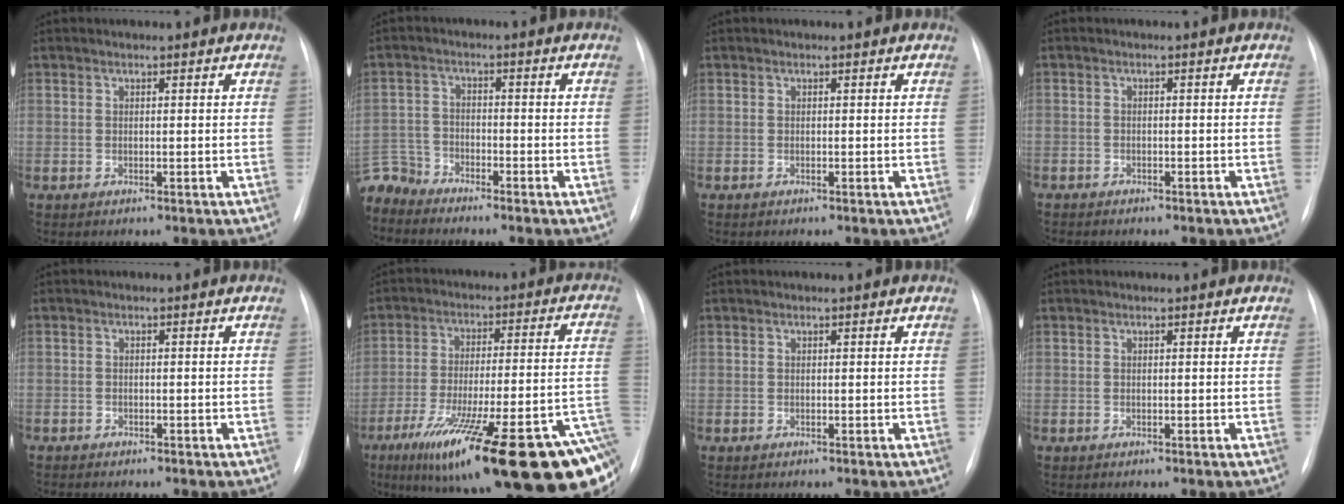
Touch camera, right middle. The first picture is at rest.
{"total": 5.8, "force": [-5.6, 1.4, -0.4], "torque": [0.007, 0.003, -0.116]}
{"total": 0.0}
{"total": 2.8, "force": [-2.4, 1.3, 0.9], "torque": [-0.017, 0.001, -0.027]}
{"total": 2.6, "force": [-2.2, 1.2, 0.8], "torque": [-0.015, 0.001, -0.025]}
{"total": 30.7, "force": [-16.6, 4.8, 25.4], "torque": [-0.286, -0.018, -0.249]}
{"total": 0.0}
{"total": 0.0}